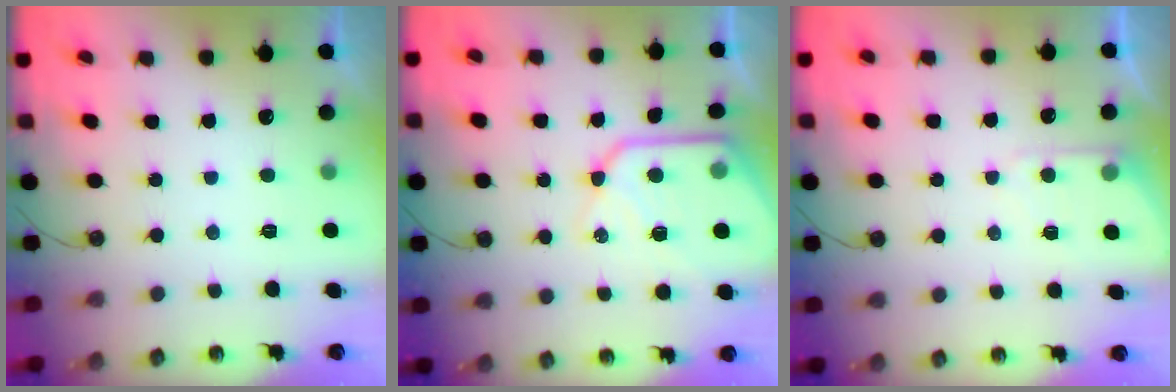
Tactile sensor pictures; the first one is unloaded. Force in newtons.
{"total": 16.2, "press": 16.1, "slide": 1.5}
{"total": 5.2, "press": 5.2, "slide": 0.6}